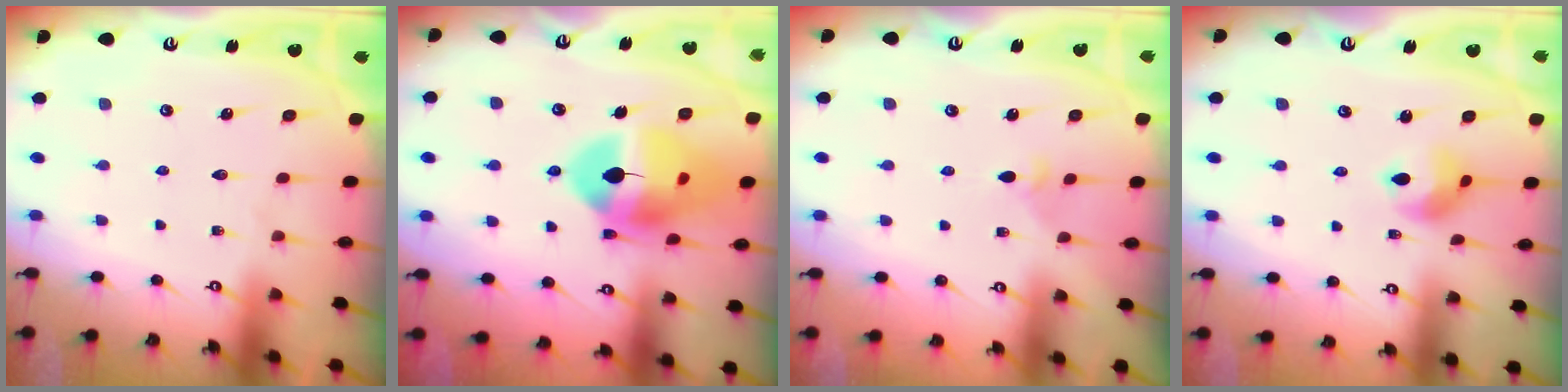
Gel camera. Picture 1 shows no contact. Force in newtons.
{"total": 17.9, "press": 17.8, "slide": 1.9}
{"total": 3.6, "press": 3.6, "slide": 0.7}
{"total": 7.7, "press": 7.7, "slide": 0.3}